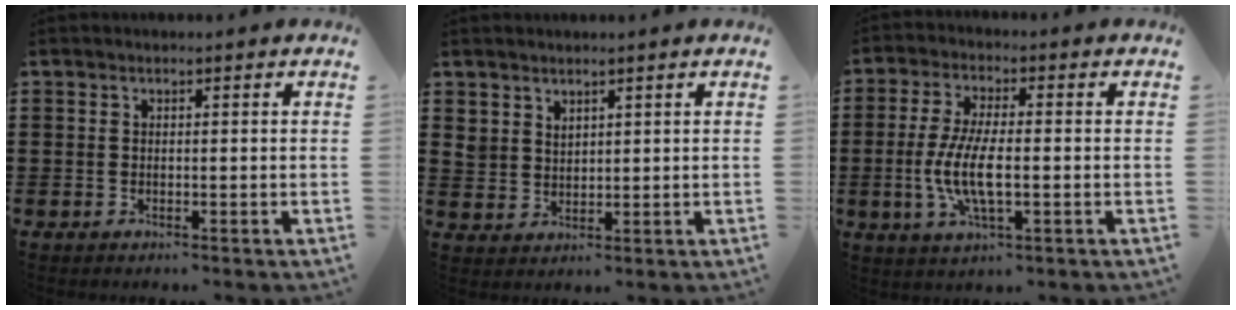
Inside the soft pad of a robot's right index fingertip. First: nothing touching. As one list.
[{"total": 3.1, "force": [2.5, 1.7, 0.0], "torque": [-0.010, 0.003, 0.050]}, {"total": 8.0, "force": [-1.6, 2.6, 7.4], "torque": [-0.167, -0.011, -0.038]}]